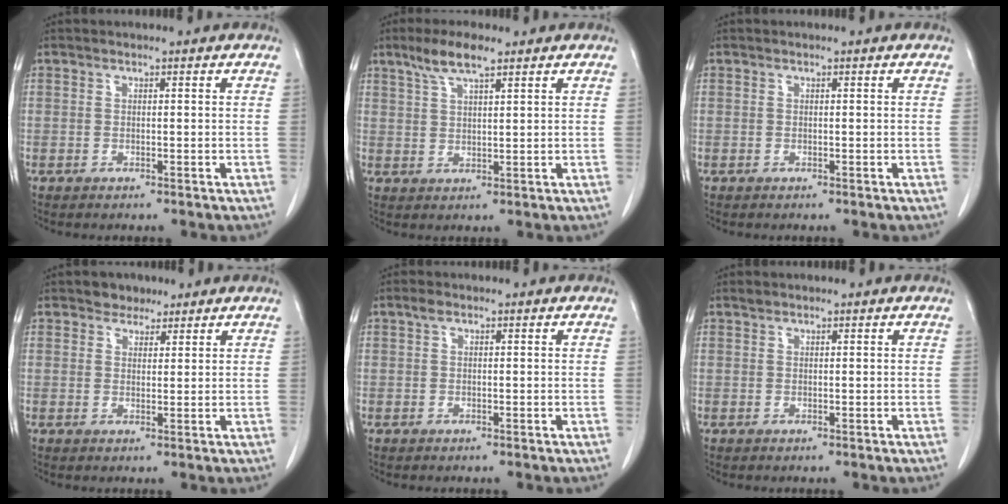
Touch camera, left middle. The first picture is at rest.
{"total": 5.5, "force": [3.9, 0.8, 3.8], "torque": [-0.082, 0.007, 0.075]}
{"total": 0.0}
{"total": 2.9, "force": [2.2, 1.8, 0.4], "torque": [-0.007, 0.005, 0.034]}
{"total": 0.9, "force": [0.5, 0.4, 0.6], "torque": [-0.012, 0.009, 0.010]}
{"total": 0.6, "force": [0.6, 0.1, 0.1], "torque": [-0.010, 0.003, 0.013]}